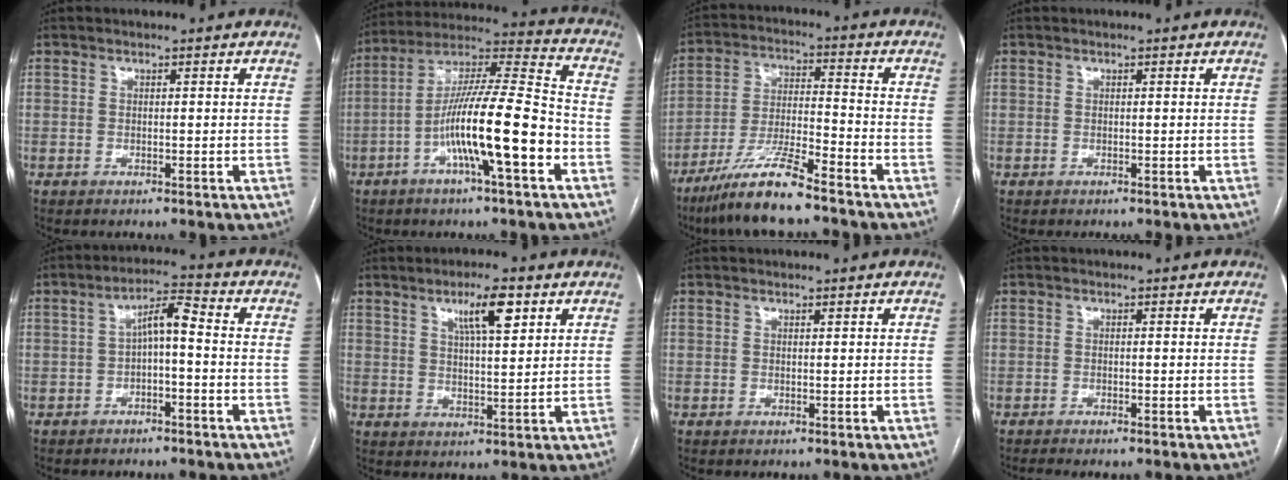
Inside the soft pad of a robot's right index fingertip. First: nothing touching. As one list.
[{"total": 16.5, "force": [-5.6, 1.2, 15.4], "torque": [-0.274, 0.007, -0.099]}, {"total": 11.2, "force": [-8.5, 0.5, 7.3], "torque": [-0.144, -0.023, -0.158]}, {"total": 0.0}, {"total": 5.1, "force": [-0.6, 1.3, 5.0], "torque": [-0.085, 0.026, -0.011]}, {"total": 6.8, "force": [3.6, 1.3, 5.7], "torque": [-0.099, 0.005, 0.061]}, {"total": 0.0}, {"total": 2.3, "force": [-1.9, 0.0, 1.2], "torque": [-0.015, -0.003, -0.027]}]